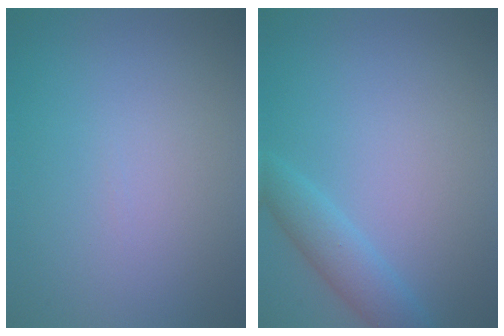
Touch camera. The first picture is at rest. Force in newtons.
{"total": 2.1, "press": 2.1, "slide": 0.2}